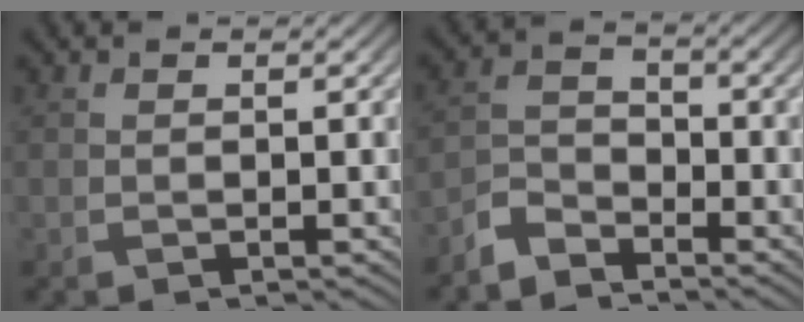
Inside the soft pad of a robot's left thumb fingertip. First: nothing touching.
{"total": 4.4, "force": [-3.8, 1.6, 1.4], "torque": [-0.033, 0.001, -0.092]}